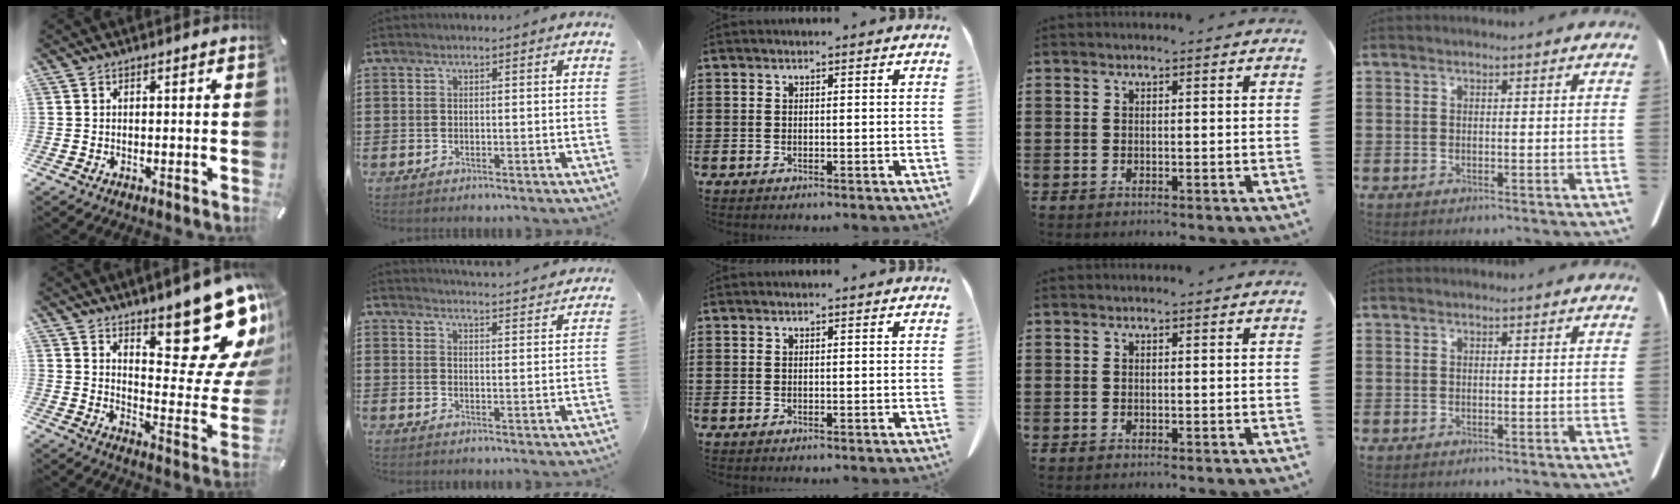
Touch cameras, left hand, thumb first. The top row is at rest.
{"thumb": {"total": 21.5, "force": [14.6, 8.2, 13.5], "torque": [-0.139, -0.135, 0.243]}, "index": {"total": 3.8, "force": [3.8, -0.5, 0.0], "torque": [-0.006, -0.029, 0.065]}}